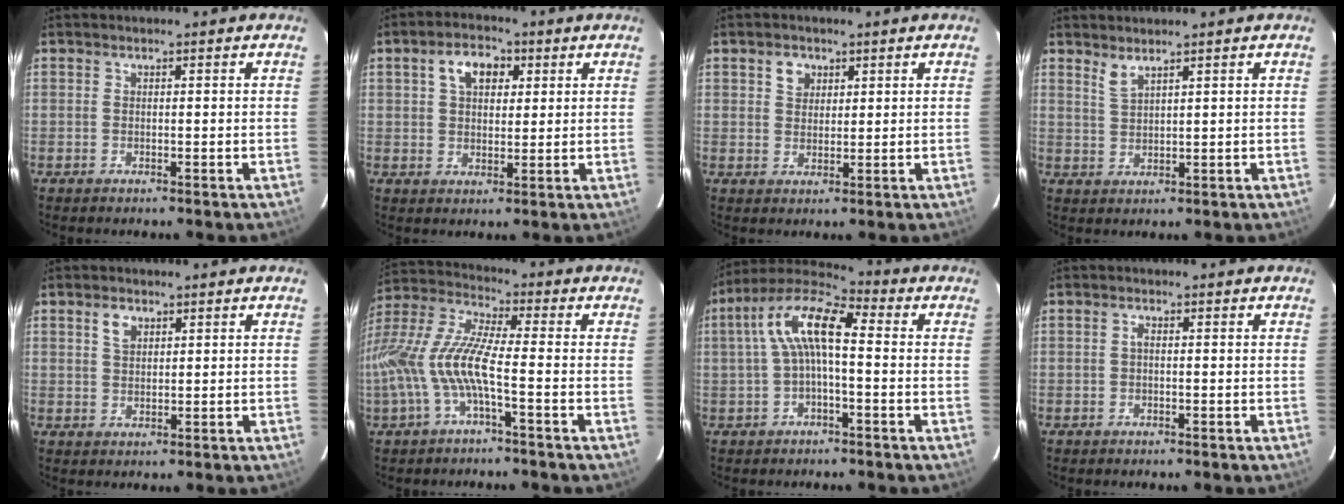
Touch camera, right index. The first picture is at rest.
{"total": 6.6, "force": [2.5, 4.3, 4.4], "torque": [-0.074, 0.024, 0.044]}
{"total": 3.3, "force": [1.6, 2.6, 1.2], "torque": [-0.012, 0.011, 0.031]}
{"total": 2.3, "force": [2.0, 0.2, 1.2], "torque": [-0.024, 0.000, 0.038]}
{"total": 2.9, "force": [1.5, 1.8, 1.6], "torque": [-0.028, 0.007, 0.029]}
{"total": 14.3, "force": [-4.0, 2.8, 13.4], "torque": [-0.282, -0.003, -0.080]}
{"total": 10.7, "force": [0.5, 3.6, 10.0], "torque": [-0.200, 0.029, 0.001]}
{"total": 0.7, "force": [-0.1, 0.3, 0.7], "torque": [-0.013, 0.005, -0.004]}